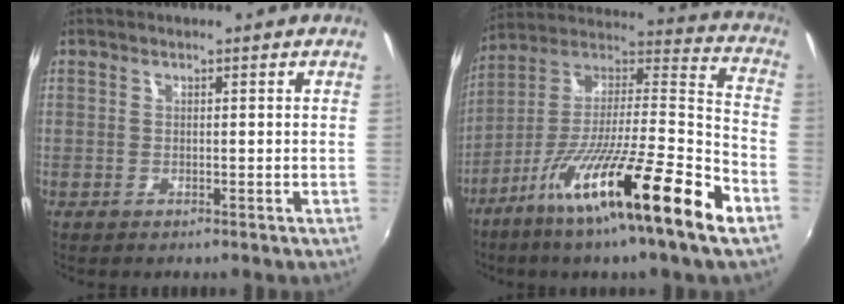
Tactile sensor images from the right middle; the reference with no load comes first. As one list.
[{"total": 22.4, "force": [-12.4, 0.7, 18.7], "torque": [-0.297, -0.019, -0.220]}]